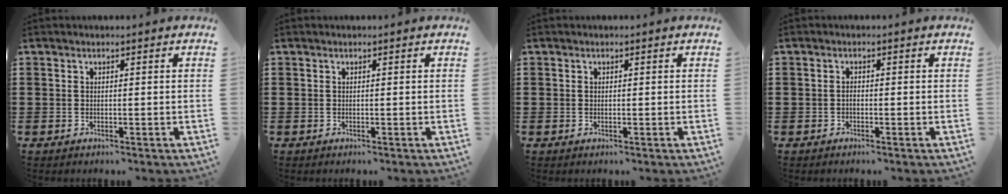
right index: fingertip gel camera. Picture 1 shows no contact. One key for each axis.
{"total": 0.0}
{"total": 0.0}
{"total": 0.8, "fx": -0.4, "fy": 0.5, "fz": 0.5, "tx": -0.013, "ty": -0.002, "tz": -0.007}